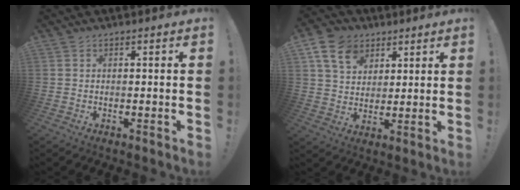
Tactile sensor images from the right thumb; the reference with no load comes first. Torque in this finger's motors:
{"motor_torque": [0.00, 0.18, 0.47, 0.34, 0.00]}